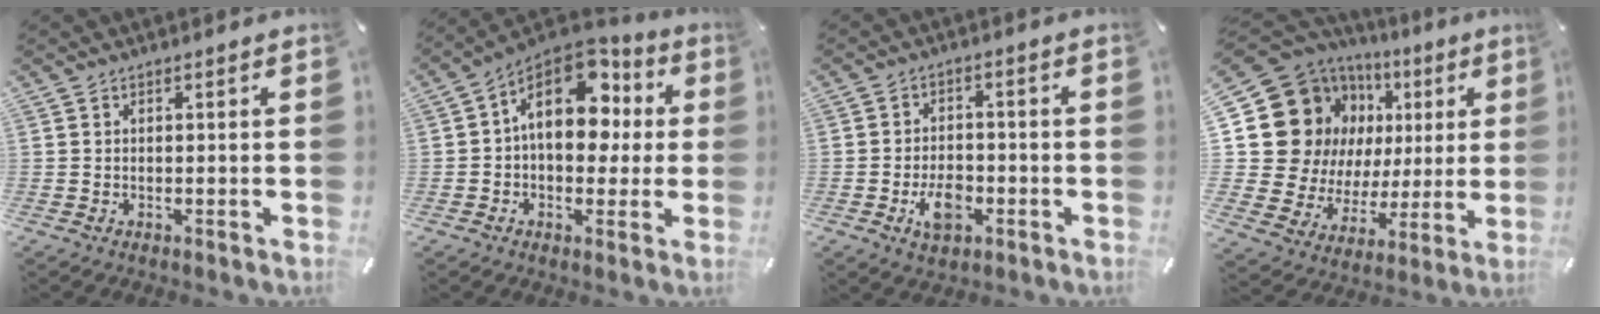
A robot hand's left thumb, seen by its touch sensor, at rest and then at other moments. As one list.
[{"total": 16.9, "force": [4.8, 11.2, 11.8], "torque": [-0.185, -0.024, 0.083]}, {"total": 7.2, "force": [-2.6, 4.7, 4.9], "torque": [-0.087, 0.011, -0.047]}, {"total": 21.6, "force": [7.1, 17.6, 10.2], "torque": [-0.175, -0.054, 0.160]}]